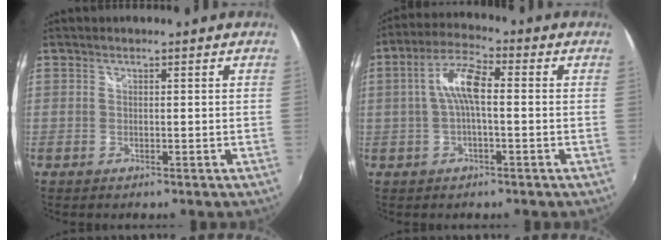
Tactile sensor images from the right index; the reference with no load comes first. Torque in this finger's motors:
{"motor_torque": [0.89, -0.37, 0.57, 0.14]}